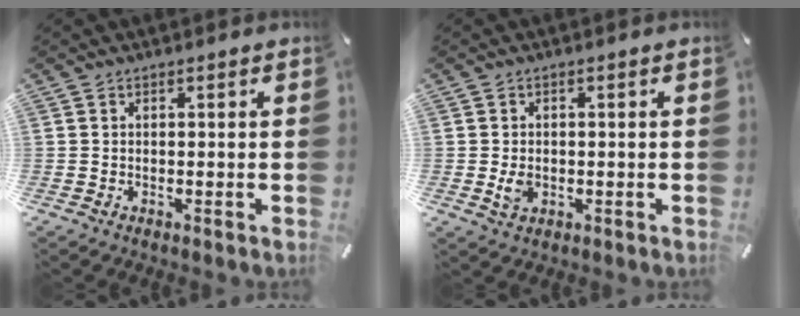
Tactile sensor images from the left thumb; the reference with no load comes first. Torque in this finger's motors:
{"motor_torque": [0.73, 0.94, 0.07, -0.10, -0.01]}